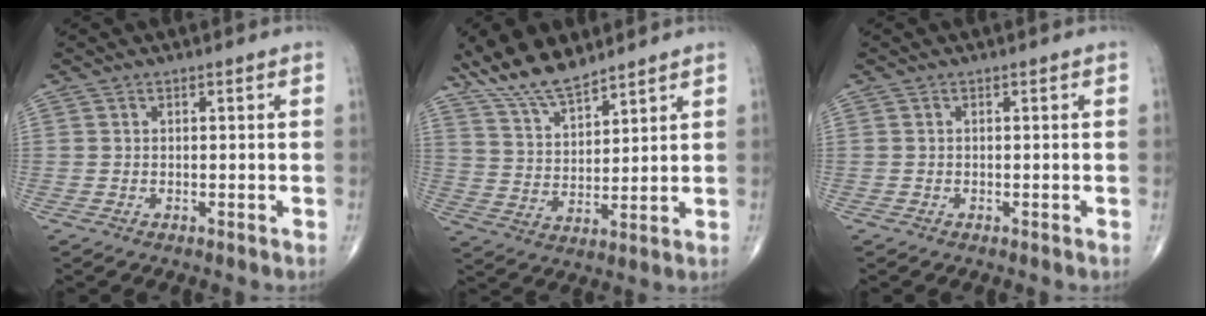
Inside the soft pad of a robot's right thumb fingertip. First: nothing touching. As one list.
[{"total": 11.1, "force": [9.2, 3.3, 5.3], "torque": [-0.085, -0.046, 0.180]}, {"total": 0.0}]